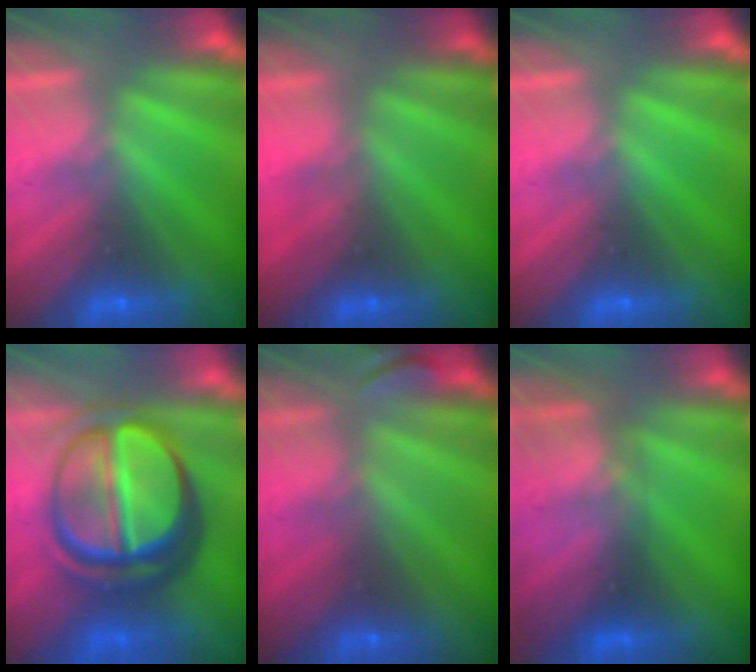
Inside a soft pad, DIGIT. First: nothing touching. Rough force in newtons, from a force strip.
{"total": 2.1}
{"total": 0.0}
{"total": 7.1}
{"total": 2.3}
{"total": 2.8}